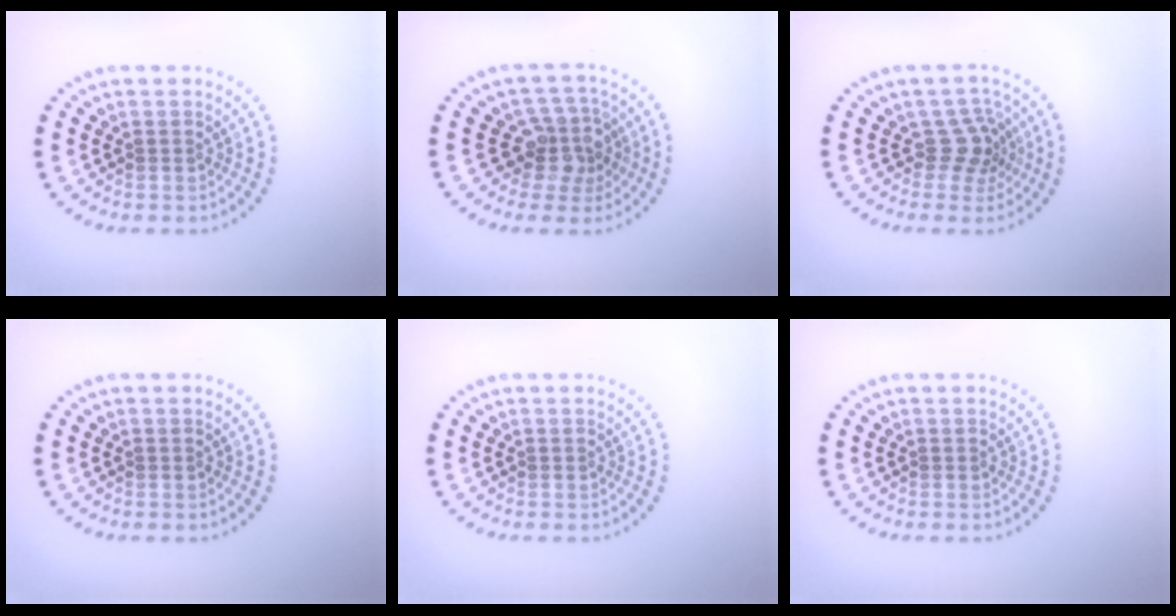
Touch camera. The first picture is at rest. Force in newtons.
{"total": 3.6, "press": 3.0, "slide": 2.0}
{"total": 2.6, "press": 1.9, "slide": 1.8}
{"total": 0.0}
{"total": 0.0}
{"total": 0.0}